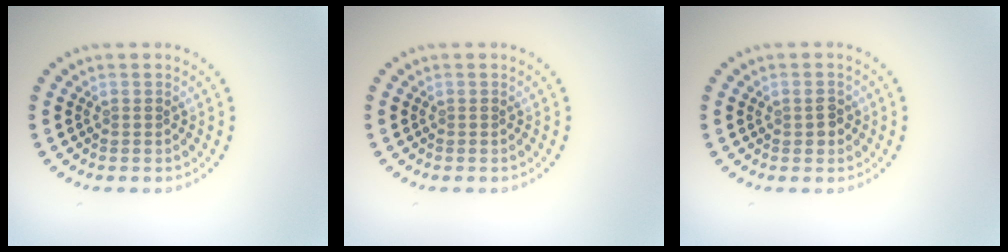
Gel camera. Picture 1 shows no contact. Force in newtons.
{"total": 0.0}
{"total": 1.4, "press": 1.4, "slide": 0.2}